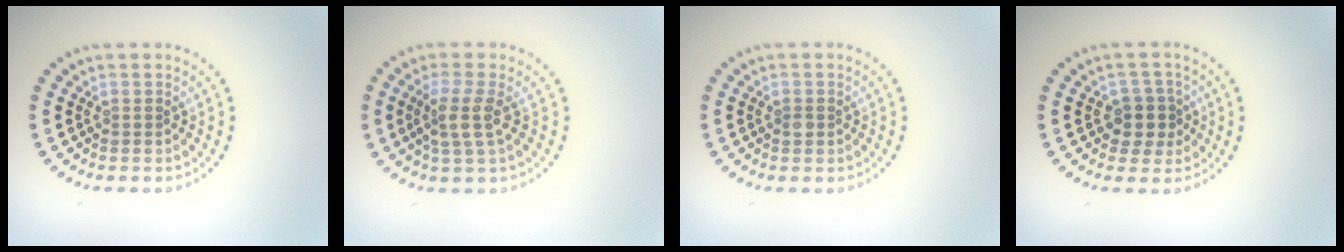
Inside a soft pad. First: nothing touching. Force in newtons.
{"total": 2.8, "press": 2.3, "slide": 1.7}
{"total": 0.8, "press": 0.8, "slide": 0.1}
{"total": 2.7, "press": 2.4, "slide": 1.2}